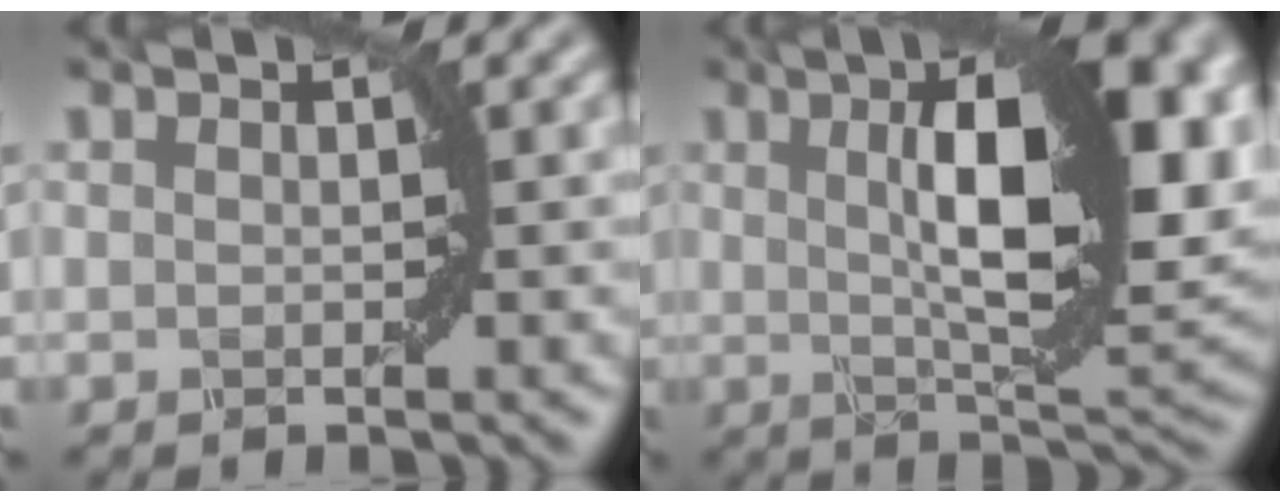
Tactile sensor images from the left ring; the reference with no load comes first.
{"total": 13.6, "force": [2.5, 4.4, 12.6], "torque": [-0.174, 0.010, 0.033]}